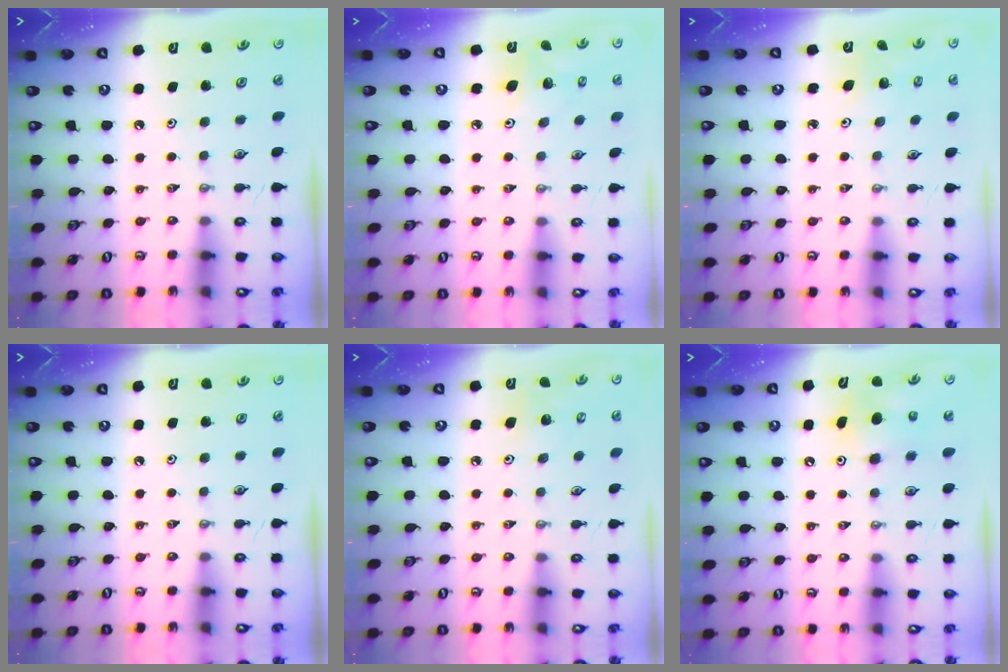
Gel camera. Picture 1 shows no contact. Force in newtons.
{"total": 5.3, "press": 5.1, "slide": 1.6}
{"total": 2.3, "press": 2.3, "slide": 0.2}
{"total": 0.0}
{"total": 7.5, "press": 7.4, "slide": 1.0}
{"total": 7.7, "press": 7.6, "slide": 1.0}